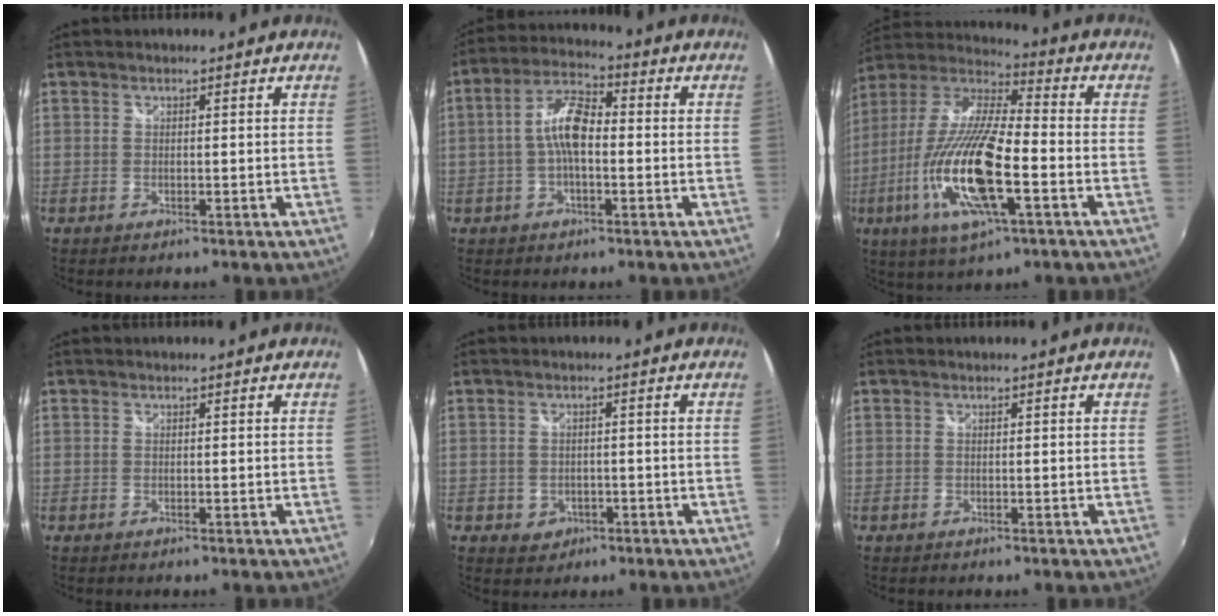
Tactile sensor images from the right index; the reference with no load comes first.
{"total": 7.7, "force": [-0.9, 3.1, 7.0], "torque": [-0.144, 0.021, -0.020]}
{"total": 20.9, "force": [-6.6, 5.5, 19.0], "torque": [-0.385, -0.027, -0.132]}
{"total": 0.0}
{"total": 3.5, "force": [-1.2, 3.1, 1.1], "torque": [-0.030, 0.003, -0.009]}
{"total": 0.0}